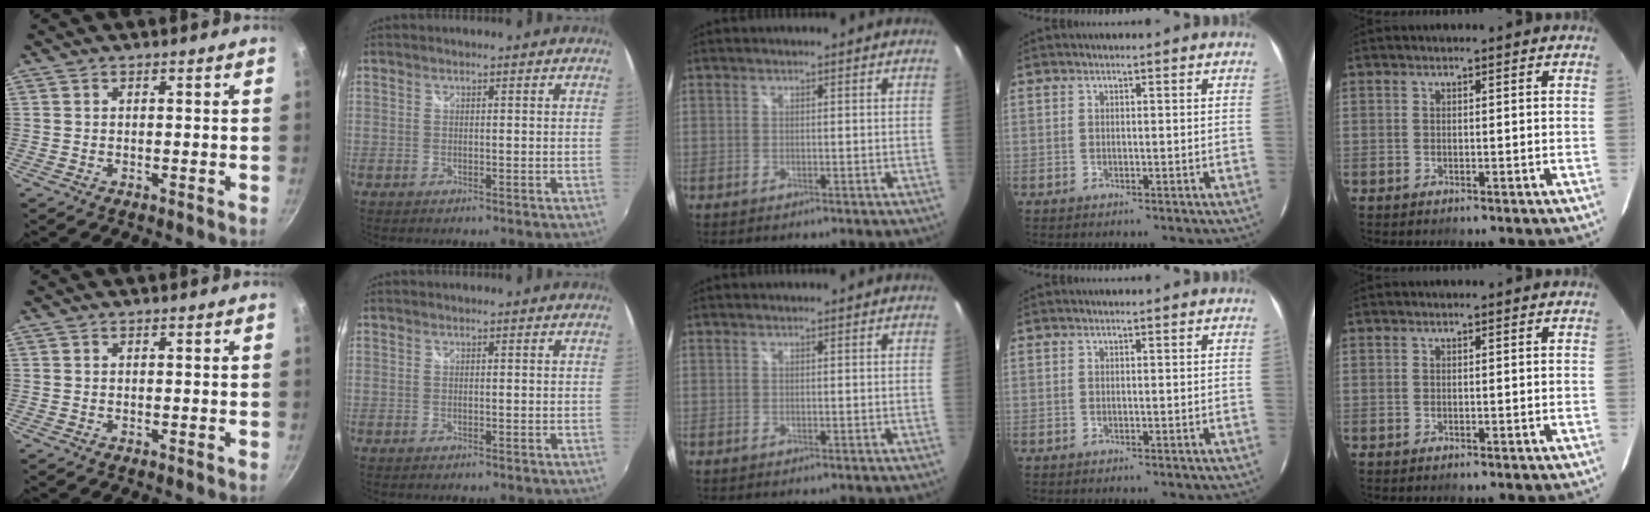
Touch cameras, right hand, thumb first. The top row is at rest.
{}